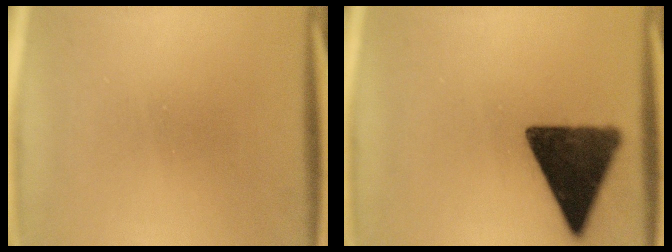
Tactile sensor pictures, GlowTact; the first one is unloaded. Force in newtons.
{"total": 13.9}